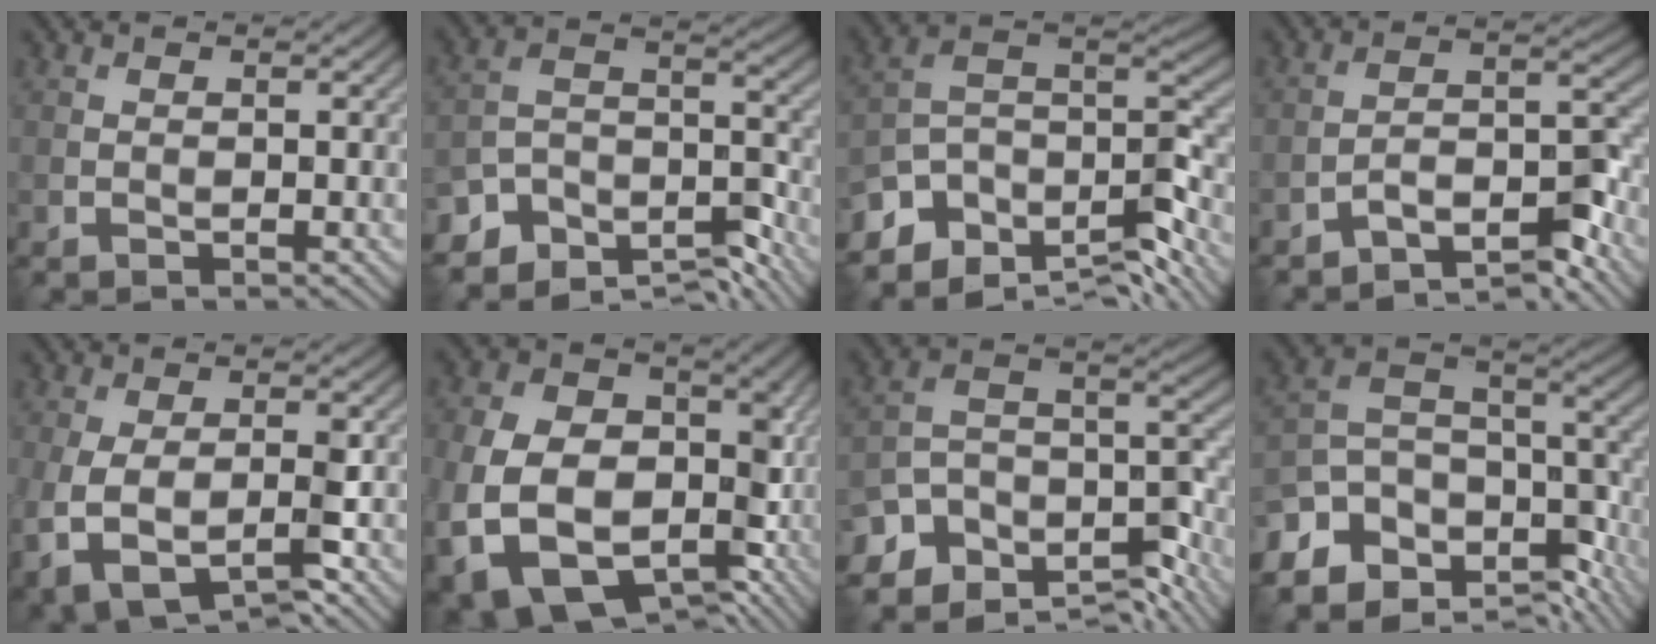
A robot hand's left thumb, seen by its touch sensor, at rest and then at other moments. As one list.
[{"total": 10.1, "force": [-8.4, 4.1, 3.7], "torque": [-0.077, -0.005, -0.152]}, {"total": 10.6, "force": [-6.4, 5.6, 6.3], "torque": [-0.135, 0.001, -0.108]}, {"total": 7.0, "force": [-5.7, 1.5, 3.9], "torque": [-0.055, 0.010, -0.106]}, {"total": 7.8, "force": [-2.8, 3.9, 6.1], "torque": [-0.138, -0.031, -0.043]}, {"total": 16.1, "force": [-4.6, 12.4, 9.1], "torque": [-0.212, -0.042, -0.067]}, {"total": 11.4, "force": [-8.2, 5.2, 6.0], "torque": [-0.137, -0.016, -0.130]}, {"total": 13.8, "force": [-7.8, 7.9, 8.2], "torque": [-0.204, -0.035, -0.106]}]